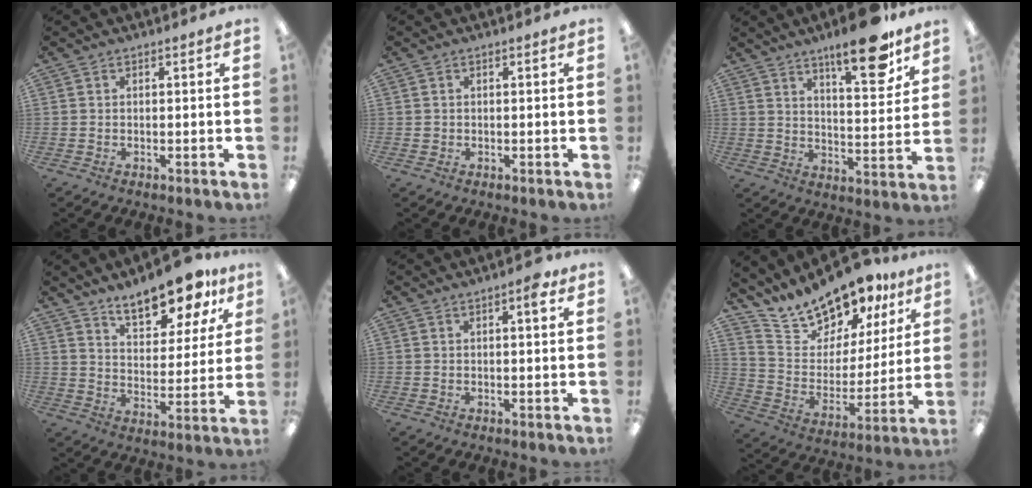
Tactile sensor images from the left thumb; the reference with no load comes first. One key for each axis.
{"total": 0.6, "fx": 0.1, "fy": 0.5, "fz": 0.1, "tx": -0.002, "ty": 0.006, "tz": 0.000}
{"total": 15.7, "fx": 11.1, "fy": 4.4, "fz": 10.3, "tx": -0.135, "ty": -0.069, "tz": 0.174}
{"total": 14.4, "fx": 11.6, "fy": 5.3, "fz": 6.7, "tx": -0.096, "ty": -0.070, "tz": 0.202}
{"total": 3.2, "fx": 1.7, "fy": 0.8, "fz": 2.6, "tx": -0.041, "ty": 0.000, "tz": 0.023}
{"total": 16.1, "fx": 14.7, "fy": 6.0, "fz": 3.1, "tx": -0.075, "ty": -0.125, "tz": 0.264}